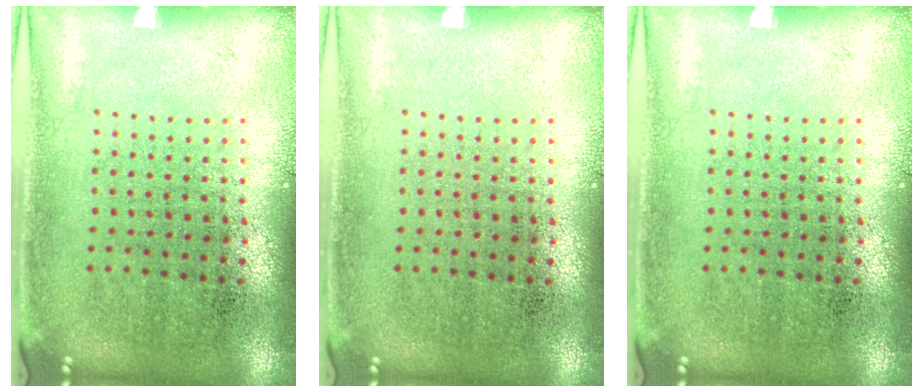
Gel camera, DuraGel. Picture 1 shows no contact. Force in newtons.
{"total": 0.0}
{"total": 0.0}